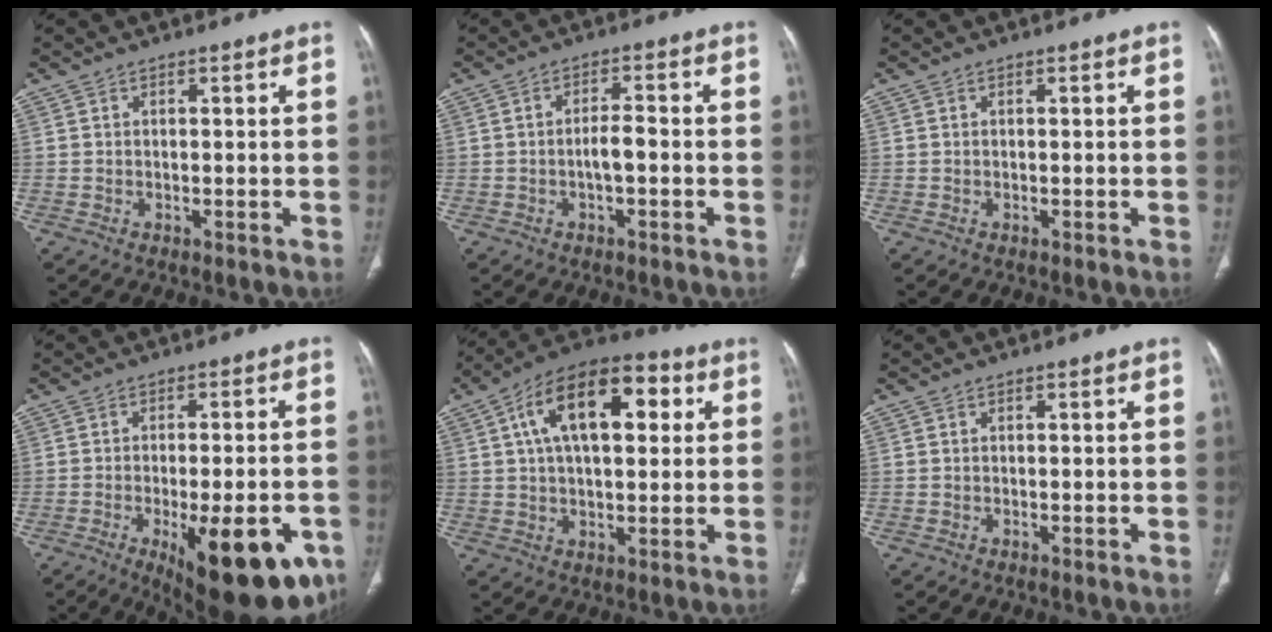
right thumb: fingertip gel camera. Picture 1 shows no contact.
{"total": 3.3, "force": [-0.9, 1.2, 3.0], "torque": [-0.054, 0.014, -0.016]}
{"total": 0.0}
{"total": 19.3, "force": [-8.3, 7.0, 15.9], "torque": [-0.161, 0.008, -0.101]}
{"total": 18.4, "force": [5.2, 9.5, 14.8], "torque": [-0.216, 0.022, 0.074]}
{"total": 0.0}